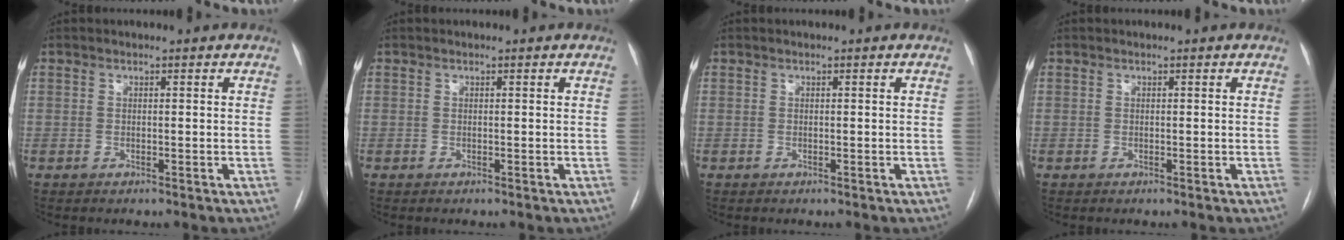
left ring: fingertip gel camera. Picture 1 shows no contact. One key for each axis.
{"total": 0.0}
{"total": 0.0}
{"total": 0.0}